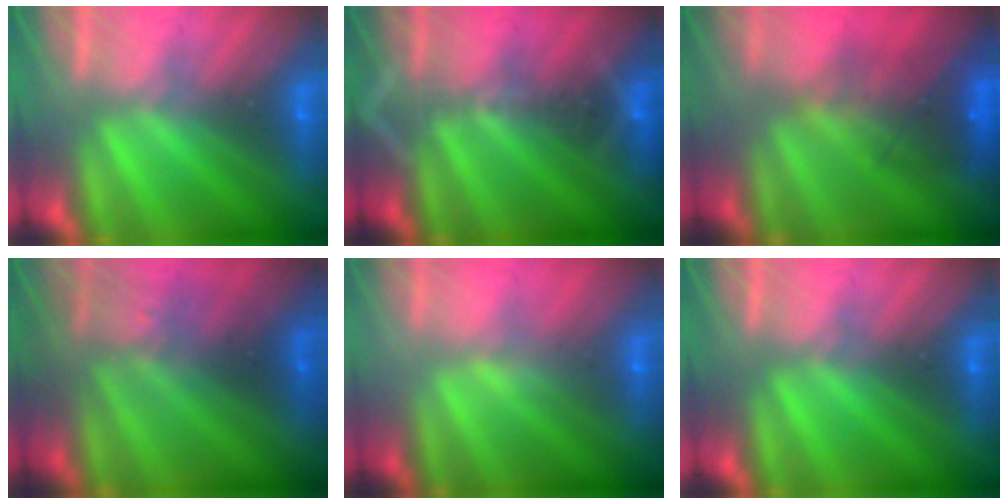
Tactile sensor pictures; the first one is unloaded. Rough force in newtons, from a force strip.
{"total": 3.7}
{"total": 7.5}
{"total": 2.9}
{"total": 2.1}
{"total": 0.0}